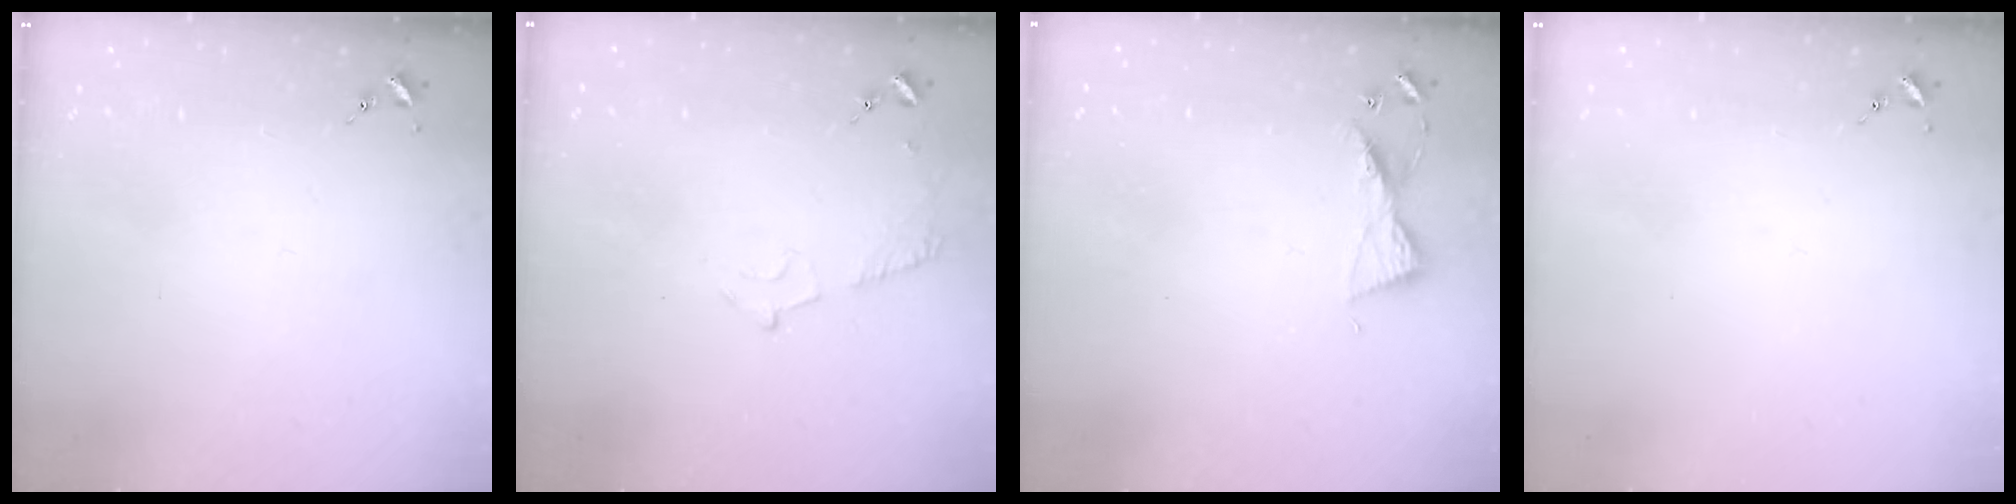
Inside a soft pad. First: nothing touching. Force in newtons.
{"total": 5.4, "press": 5.4, "slide": 0.6}
{"total": 6.7, "press": 6.7, "slide": 0.7}
{"total": 0.0}